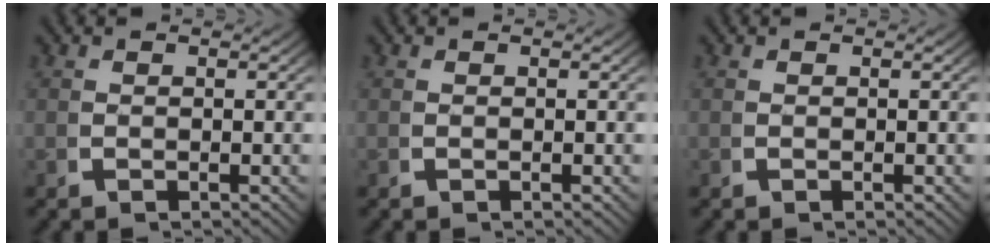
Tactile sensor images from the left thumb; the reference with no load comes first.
{"total": 0.0}
{"total": 0.0}